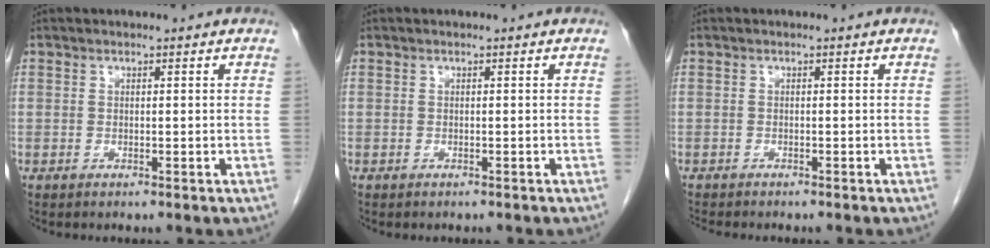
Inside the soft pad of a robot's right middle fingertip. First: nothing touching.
{"total": 0.7, "force": [-0.6, 0.2, 0.1], "torque": [-0.012, -0.001, -0.010]}
{"total": 3.5, "force": [-3.2, 0.6, 1.4], "torque": [-0.024, -0.008, -0.045]}